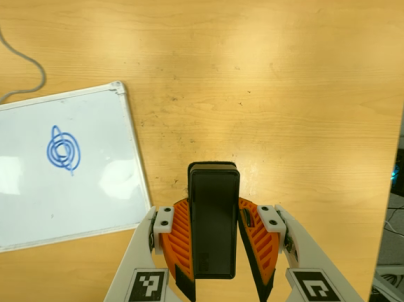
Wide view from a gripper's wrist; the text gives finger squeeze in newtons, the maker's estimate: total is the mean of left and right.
{"total": 5.7, "left": 4.5, "right": 6.9}